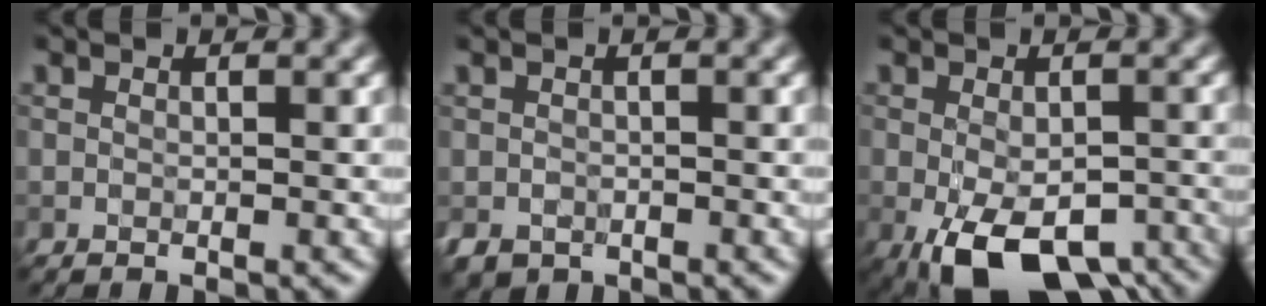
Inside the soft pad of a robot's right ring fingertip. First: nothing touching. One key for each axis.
{"total": 1.7, "fx": -1.0, "fy": 1.3, "fz": 0.6, "tx": -0.012, "ty": -0.007, "tz": -0.021}
{"total": 9.6, "fx": -4.4, "fy": 4.9, "fz": 7.0, "tx": -0.129, "ty": -0.035, "tz": -0.054}